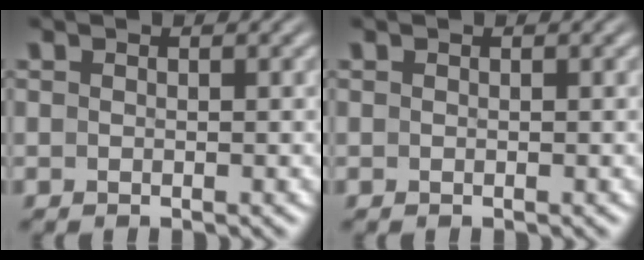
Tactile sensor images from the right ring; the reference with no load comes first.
{"total": 0.0}